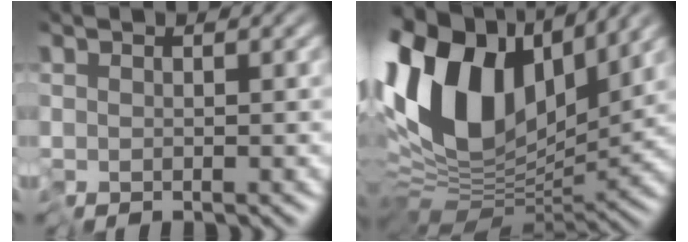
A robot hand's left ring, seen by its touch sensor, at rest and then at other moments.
{"total": 14.3, "force": [4.8, 8.3, 10.7], "torque": [-0.233, 0.027, 0.080]}